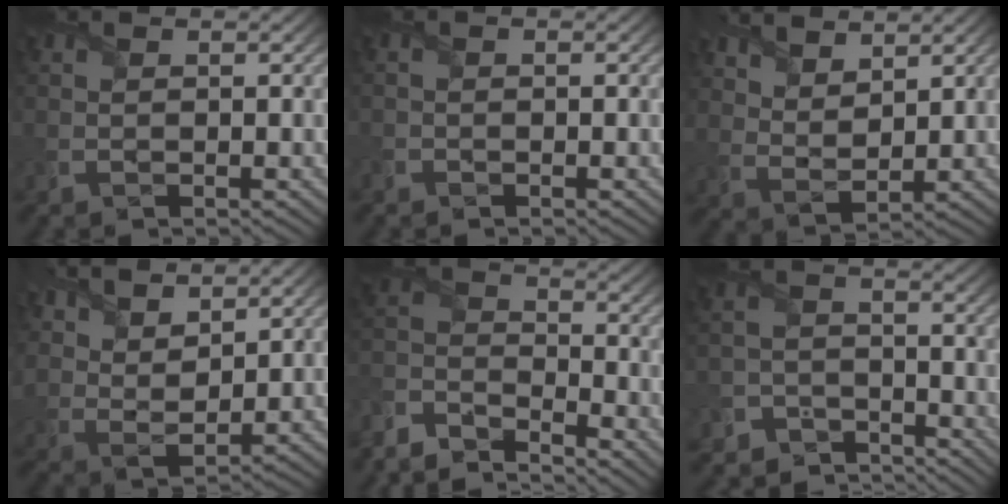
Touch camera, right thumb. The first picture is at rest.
{"total": 0.8, "force": [-0.7, 0.4, 0.1], "torque": [0.003, -0.003, -0.014]}
{"total": 6.3, "force": [4.6, 2.8, 3.1], "torque": [-0.079, 0.000, 0.092]}
{"total": 9.1, "force": [6.2, 4.3, 5.2], "torque": [-0.147, 0.016, 0.112]}
{"total": 9.5, "force": [-8.4, 2.4, 3.8], "torque": [-0.090, -0.009, -0.181]}
{"total": 5.6, "force": [-5.3, 1.6, 0.3], "torque": [-0.002, -0.007, -0.110]}